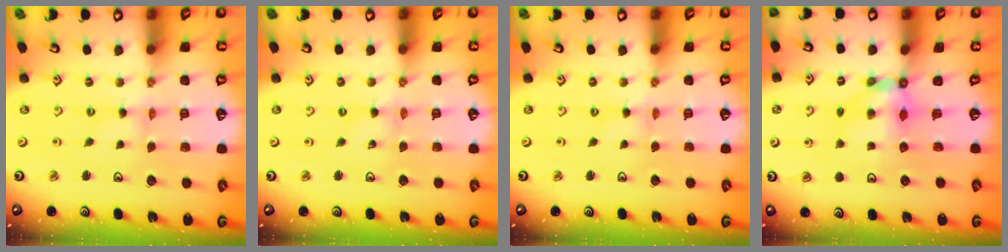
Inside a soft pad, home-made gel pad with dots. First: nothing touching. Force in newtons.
{"total": 0.0}
{"total": 0.0}
{"total": 5.3, "press": 5.3, "slide": 0.2}